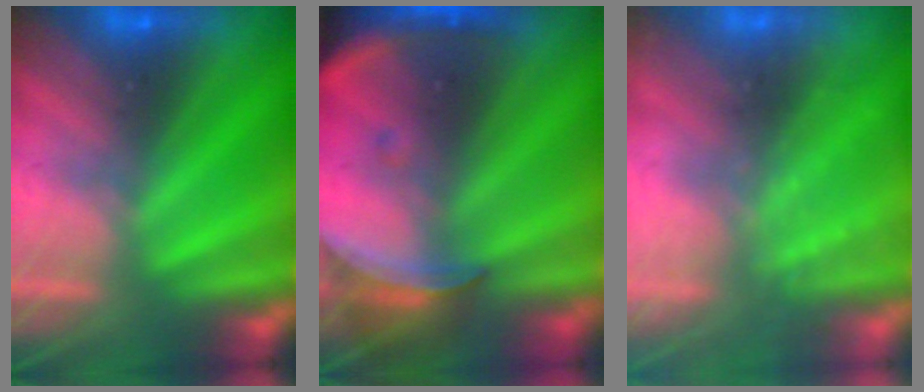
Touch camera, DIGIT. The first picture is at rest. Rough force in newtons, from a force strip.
{"total": 13.7}
{"total": 2.4}